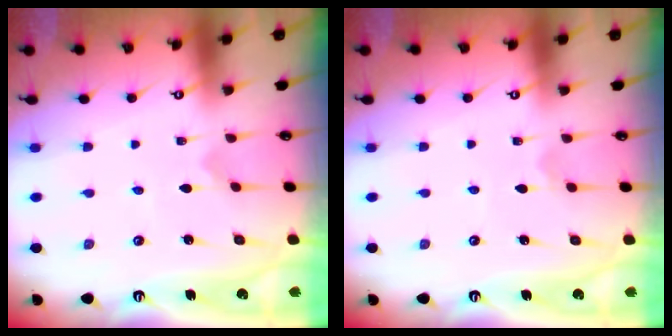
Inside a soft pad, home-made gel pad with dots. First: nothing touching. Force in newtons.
{"total": 1.4, "press": 1.4, "slide": 0.1}